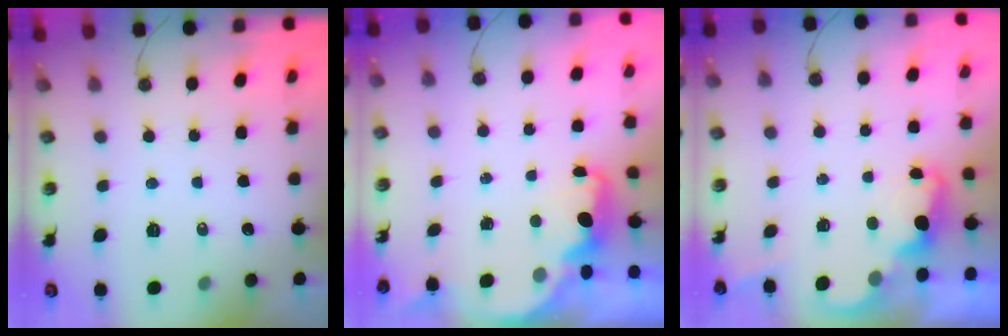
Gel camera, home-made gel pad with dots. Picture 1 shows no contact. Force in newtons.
{"total": 2.3, "press": 2.2, "slide": 0.6}
{"total": 2.5, "press": 2.4, "slide": 0.5}